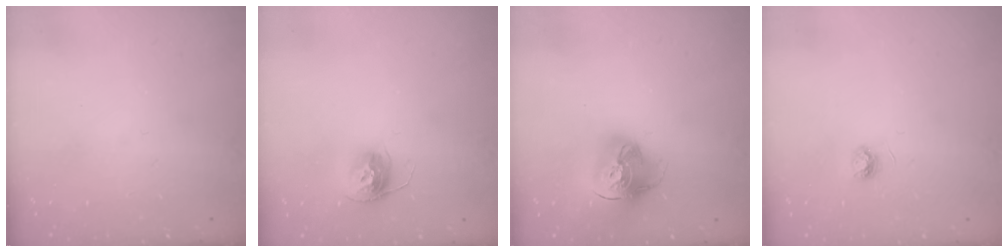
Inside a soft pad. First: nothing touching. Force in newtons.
{"total": 11.4, "press": 11.4, "slide": 1.0}
{"total": 15.6, "press": 15.5, "slide": 1.7}
{"total": 3.9, "press": 3.9, "slide": 0.5}